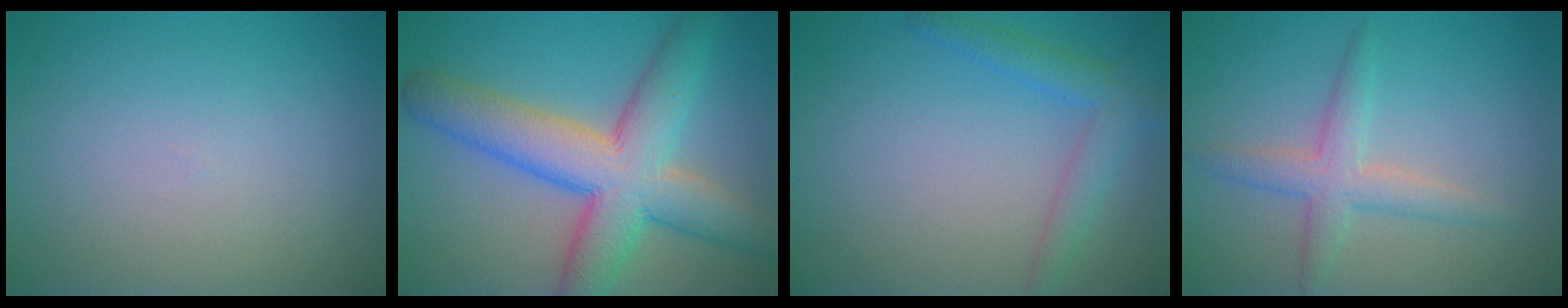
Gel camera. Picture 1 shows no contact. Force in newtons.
{"total": 9.4, "press": 9.4, "slide": 0.5}
{"total": 2.9, "press": 2.9, "slide": 0.1}
{"total": 3.1, "press": 3.1, "slide": 0.1}